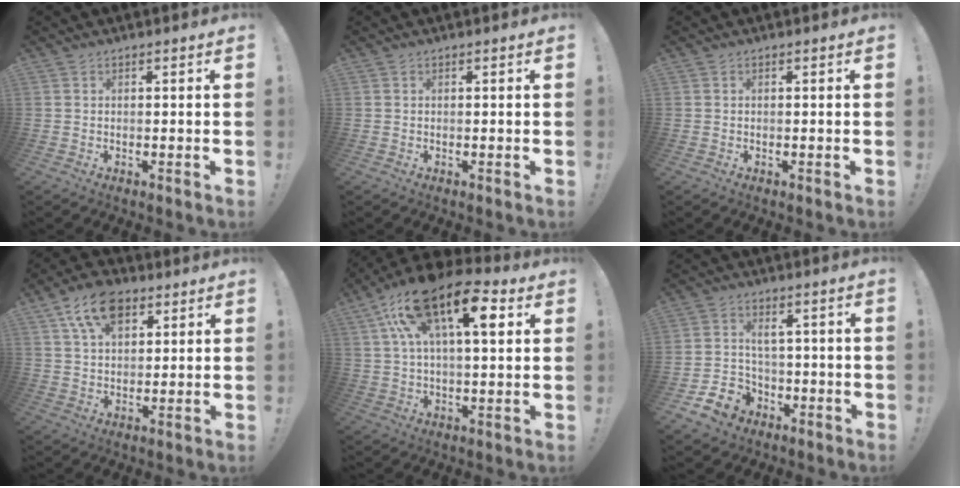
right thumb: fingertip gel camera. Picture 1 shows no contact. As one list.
[{"total": 0.0}, {"total": 0.0}, {"total": 12.6, "force": [6.8, 7.8, 7.1], "torque": [-0.113, -0.022, 0.128]}, {"total": 18.8, "force": [8.2, 7.9, 15.0], "torque": [-0.242, -0.031, 0.132]}, {"total": 7.8, "force": [-2.0, 6.8, 3.2], "torque": [-0.062, 0.004, -0.029]}]